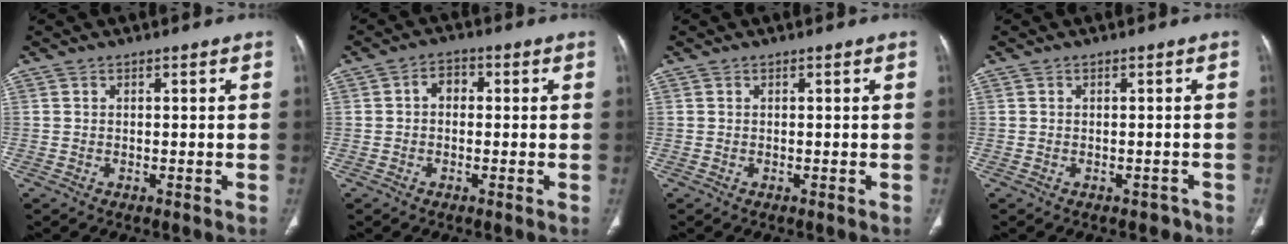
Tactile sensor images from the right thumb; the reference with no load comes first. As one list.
[{"total": 3.1, "force": [0.0, 2.4, 1.9], "torque": [-0.014, 0.014, -0.010]}, {"total": 0.0}, {"total": 1.6, "force": [-1.0, 1.1, 0.2], "torque": [0.004, 0.012, -0.013]}]